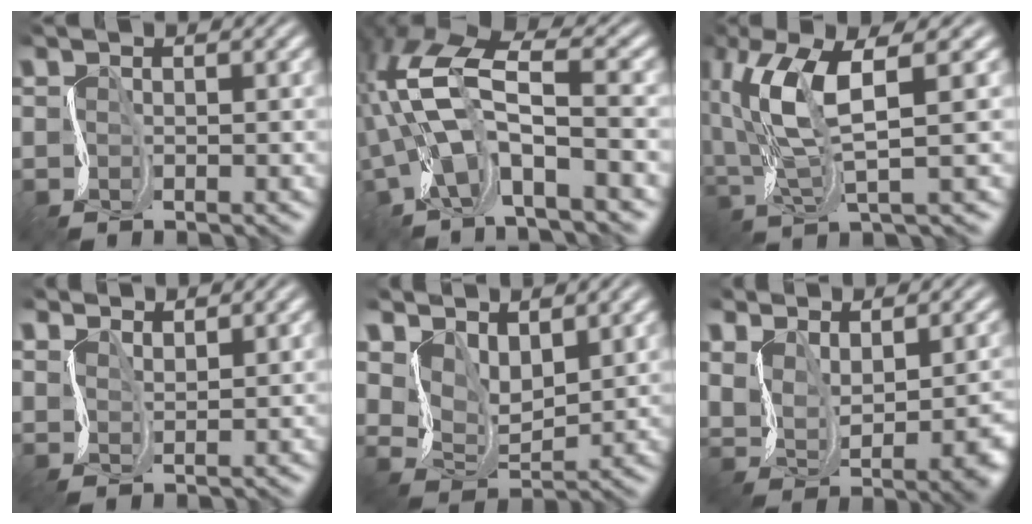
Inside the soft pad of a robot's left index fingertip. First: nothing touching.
{"total": 8.7, "force": [-1.8, 3.3, 7.9], "torque": [-0.164, 0.012, -0.049]}
{"total": 7.3, "force": [2.5, 1.8, 6.6], "torque": [-0.147, 0.009, 0.048]}
{"total": 2.9, "force": [2.8, 0.3, 0.1], "torque": [-0.010, 0.006, 0.056]}
{"total": 4.5, "force": [3.5, 2.1, 1.9], "torque": [-0.053, -0.007, 0.064]}
{"total": 5.6, "force": [1.5, 3.2, 4.4], "torque": [-0.082, -0.015, 0.046]}